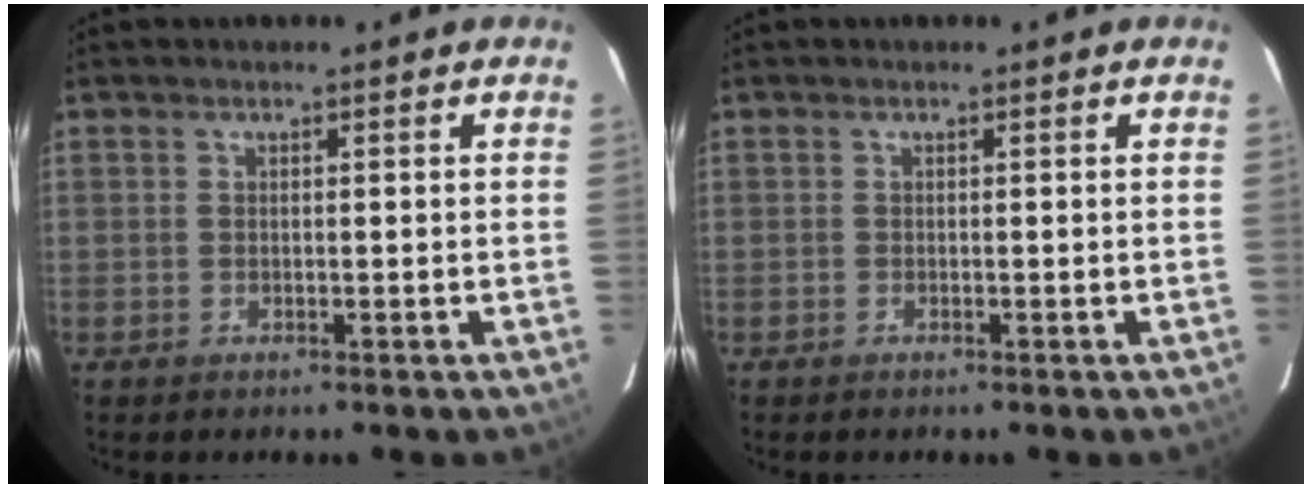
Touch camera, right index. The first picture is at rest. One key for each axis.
{"total": 0.0}